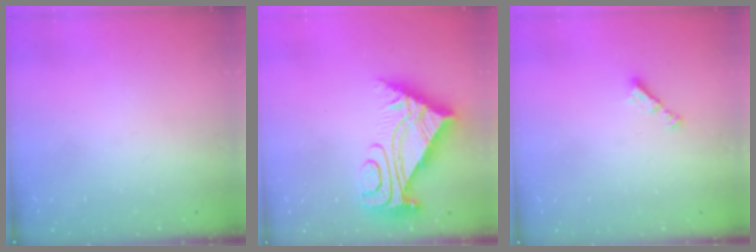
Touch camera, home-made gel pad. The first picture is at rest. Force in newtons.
{"total": 11.1, "press": 11.1, "slide": 1.0}
{"total": 3.1, "press": 3.1, "slide": 0.1}